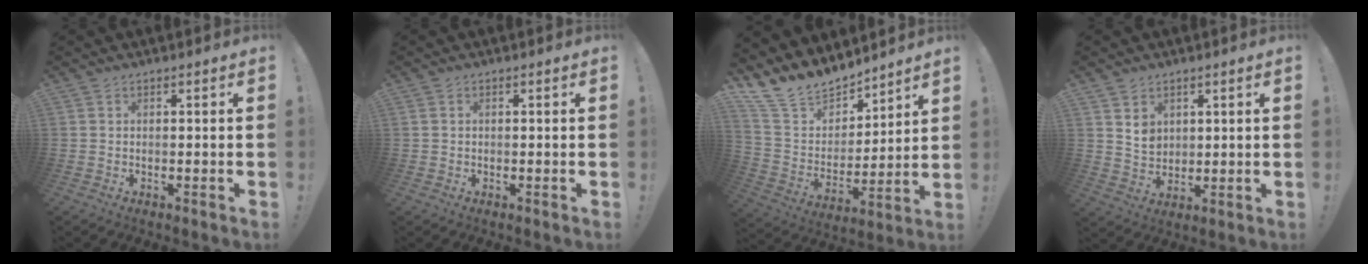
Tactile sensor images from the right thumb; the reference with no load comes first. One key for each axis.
{"total": 0.7, "fx": 0.2, "fy": 0.7, "fz": 0.2, "tx": -0.005, "ty": 0.003, "tz": 0.004}
{"total": 15.1, "fx": 13.2, "fy": 6.3, "fz": 3.5, "tx": -0.092, "ty": -0.102, "tz": 0.251}
{"total": 5.8, "fx": 3.3, "fy": 4.4, "fz": 1.6, "tx": -0.025, "ty": -0.020, "tz": 0.062}